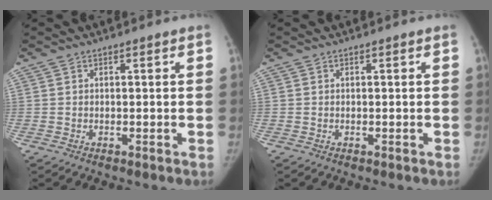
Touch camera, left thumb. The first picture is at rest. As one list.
[{"total": 0.0}]